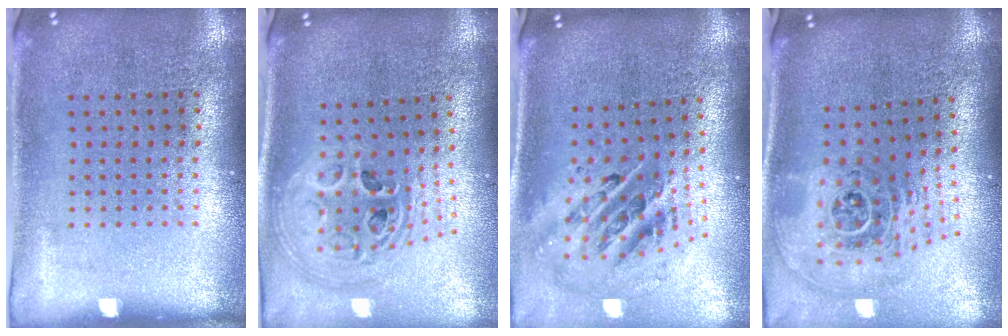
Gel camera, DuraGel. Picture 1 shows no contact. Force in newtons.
{"total": 2.6, "press": 1.9, "slide": 1.8}
{"total": 2.1, "press": 1.6, "slide": 1.4}
{"total": 2.2, "press": 1.6, "slide": 1.5}